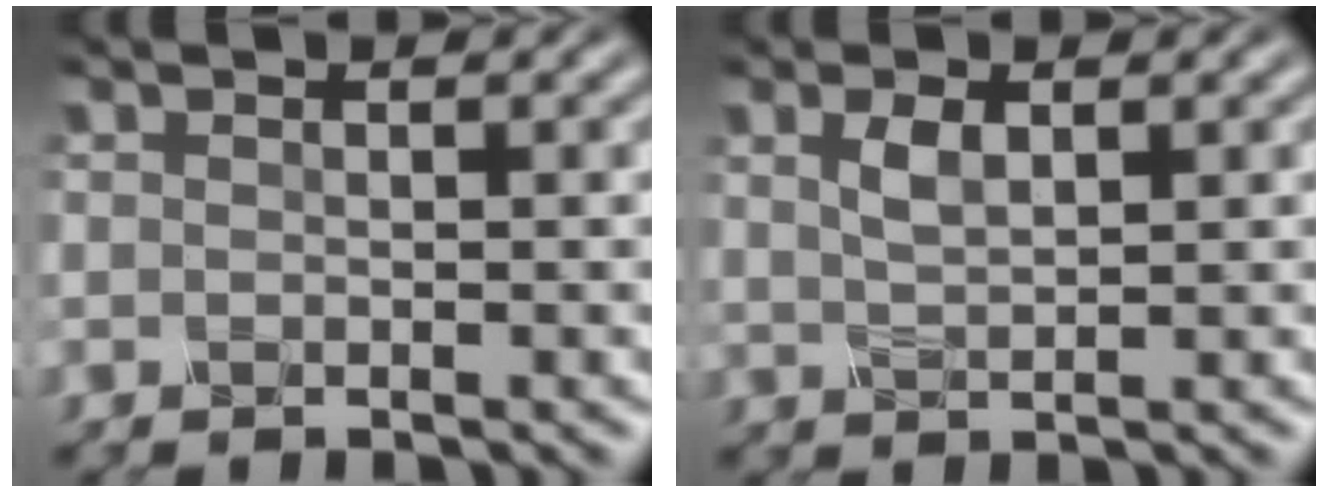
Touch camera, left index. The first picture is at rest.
{"total": 1.9, "force": [1.0, 0.6, 1.5], "torque": [-0.038, 0.005, 0.023]}